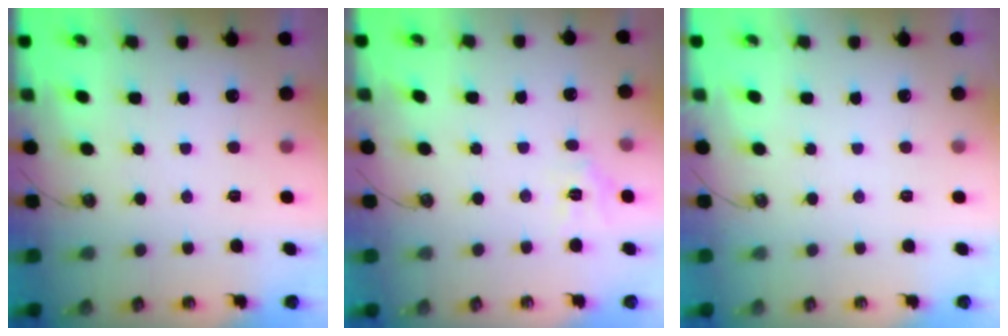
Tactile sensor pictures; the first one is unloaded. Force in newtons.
{"total": 5.3, "press": 5.3, "slide": 0.4}
{"total": 0.0}